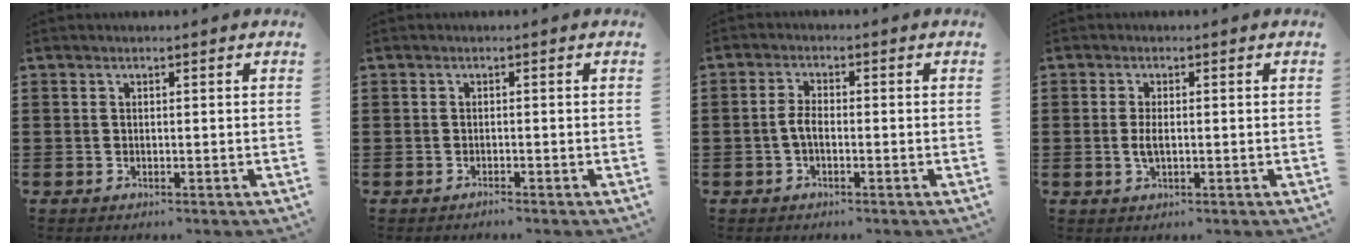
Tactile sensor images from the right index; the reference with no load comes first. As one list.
[{"total": 0.7, "force": [-0.7, 0.1, 0.2], "torque": [-0.007, -0.003, -0.013]}, {"total": 2.7, "force": [-0.8, 1.1, 2.4], "torque": [-0.059, -0.003, -0.020]}, {"total": 2.5, "force": [-0.2, 1.0, 2.3], "torque": [-0.058, -0.005, -0.009]}]